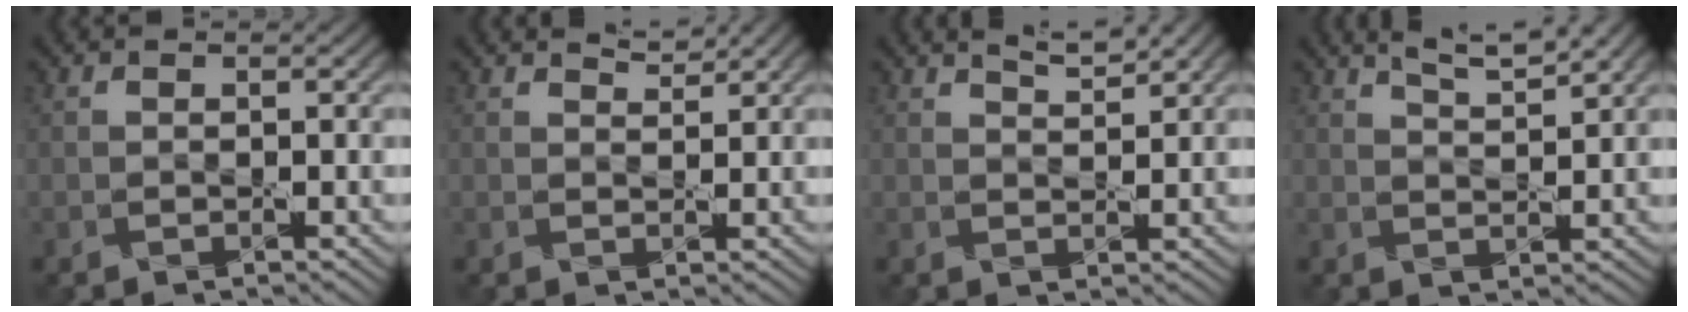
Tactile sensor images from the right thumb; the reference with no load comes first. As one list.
[{"total": 1.5, "force": [1.4, 0.1, 0.5], "torque": [-0.016, 0.001, 0.028]}, {"total": 2.8, "force": [2.3, 0.4, 1.7], "torque": [-0.028, 0.000, 0.045]}, {"total": 4.9, "force": [3.7, 0.7, 3.2], "torque": [-0.055, 0.006, 0.066]}]